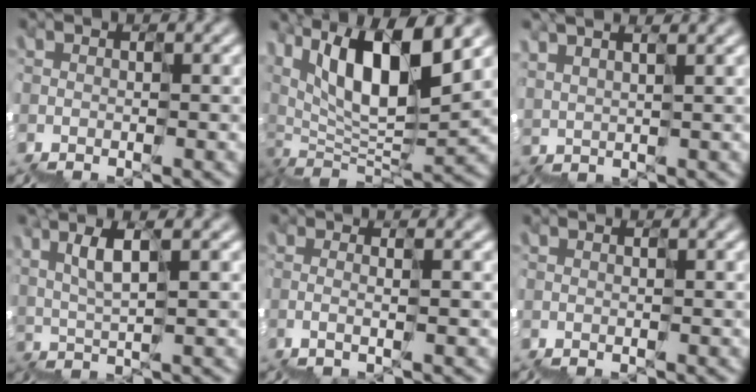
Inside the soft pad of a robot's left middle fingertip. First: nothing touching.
{"total": 9.9, "force": [6.0, 3.0, 7.3], "torque": [-0.109, 0.013, 0.117]}
{"total": 3.2, "force": [2.6, 0.9, 1.6], "torque": [0.024, 0.025, 0.045]}
{"total": 2.9, "force": [2.1, 0.2, 1.9], "torque": [-0.030, 0.010, 0.049]}
{"total": 0.6, "force": [-0.3, 0.0, 0.5], "torque": [-0.010, -0.002, -0.009]}
{"total": 0.0}